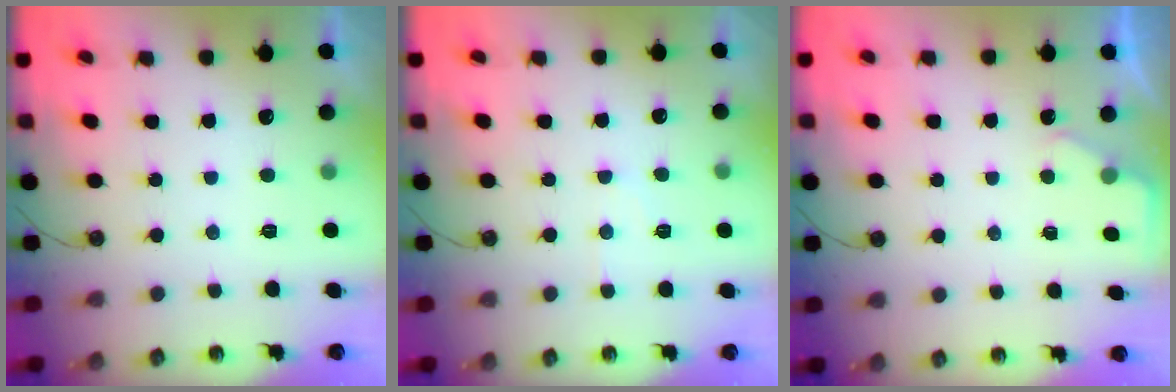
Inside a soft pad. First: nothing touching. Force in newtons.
{"total": 6.1, "press": 6.1, "slide": 0.7}
{"total": 1.9, "press": 1.9, "slide": 0.3}